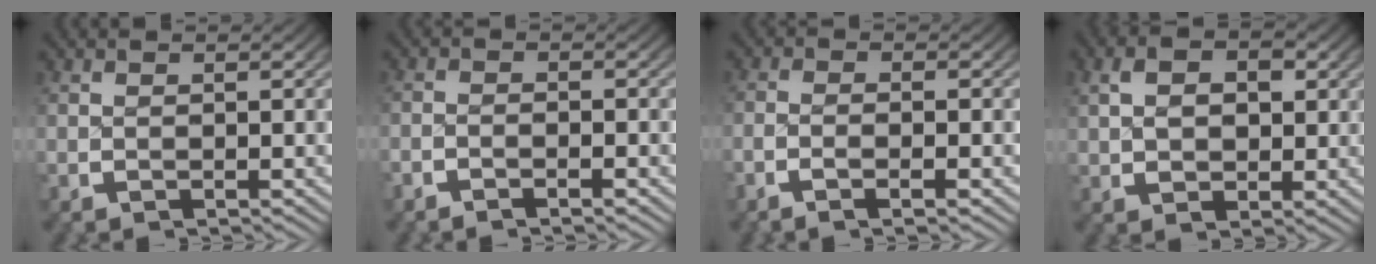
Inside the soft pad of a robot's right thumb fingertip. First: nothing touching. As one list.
[{"total": 1.4, "force": [-1.3, 0.4, 0.4], "torque": [0.001, 0.005, -0.032]}, {"total": 2.0, "force": [-1.0, 0.3, 1.7], "torque": [-0.042, 0.001, -0.021]}, {"total": 4.1, "force": [1.1, 2.7, 2.9], "torque": [-0.046, -0.005, 0.024]}]